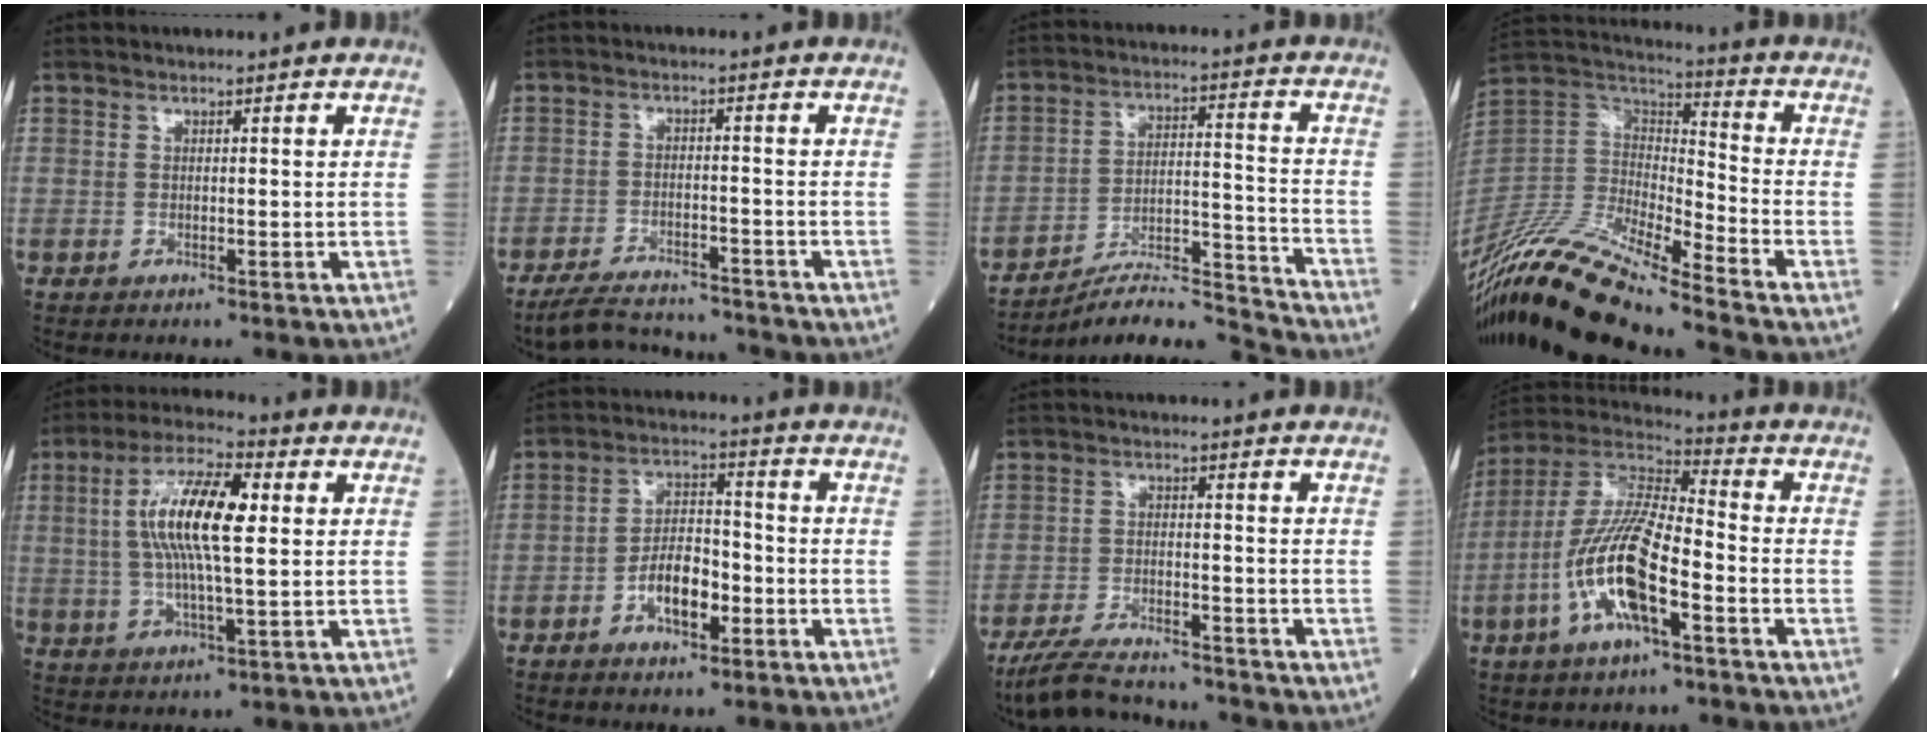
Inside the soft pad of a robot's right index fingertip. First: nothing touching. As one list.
[{"total": 8.4, "force": [-8.0, 1.2, 2.2], "torque": [-0.038, -0.001, -0.130]}, {"total": 12.0, "force": [-11.6, -1.9, 2.2], "torque": [-0.028, 0.029, -0.201]}, {"total": 20.1, "force": [-16.7, 1.1, 11.1], "torque": [-0.246, -0.012, -0.325]}, {"total": 12.7, "force": [2.2, 2.9, 12.2], "torque": [-0.237, 0.018, 0.037]}, {"total": 7.3, "force": [-2.9, 3.2, 5.9], "torque": [-0.111, 0.013, -0.053]}, {"total": 9.8, "force": [-8.9, 1.4, 3.8], "torque": [-0.069, -0.013, -0.150]}, {"total": 14.7, "force": [-4.9, 3.7, 13.4], "torque": [-0.279, 0.002, -0.095]}]